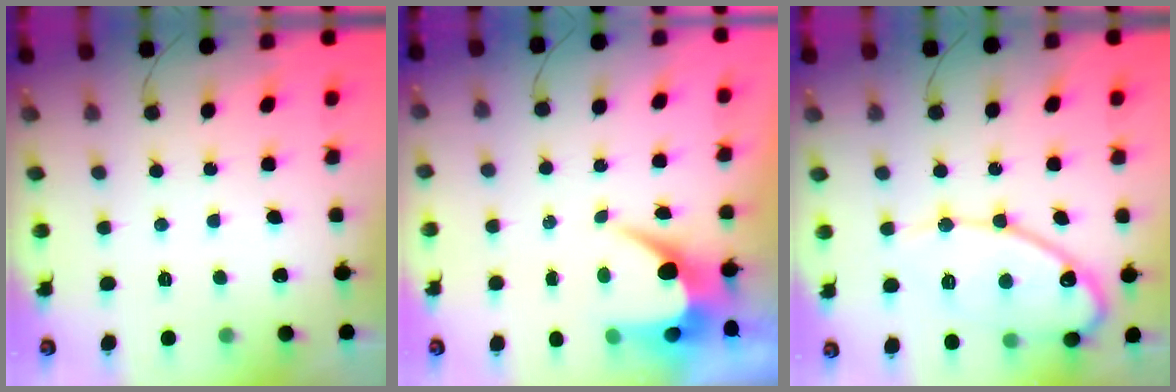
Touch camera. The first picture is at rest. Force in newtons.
{"total": 7.0, "press": 7.0, "slide": 0.2}
{"total": 15.5, "press": 15.4, "slide": 0.7}